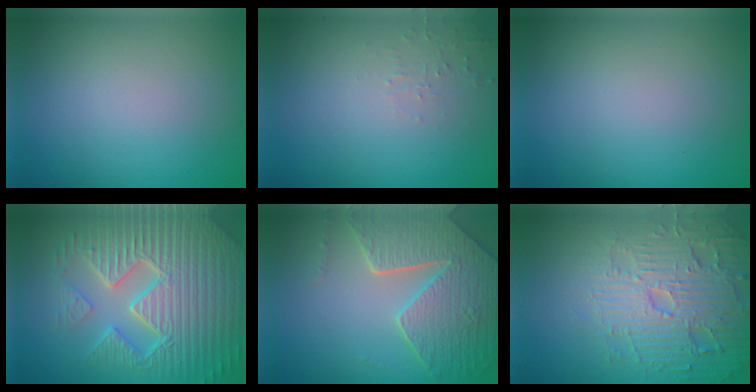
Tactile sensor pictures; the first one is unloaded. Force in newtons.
{"total": 1.2, "press": 1.2, "slide": 0.3}
{"total": 0.0}
{"total": 10.1, "press": 6.7, "slide": 7.5}
{"total": 7.5, "press": 5.6, "slide": 5.0}
{"total": 5.4, "press": 5.3, "slide": 1.3}